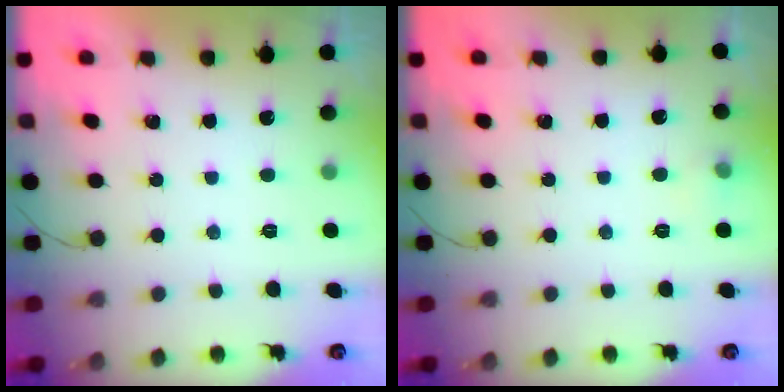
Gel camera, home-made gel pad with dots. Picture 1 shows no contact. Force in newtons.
{"total": 8.0, "press": 4.0, "slide": 7.0}